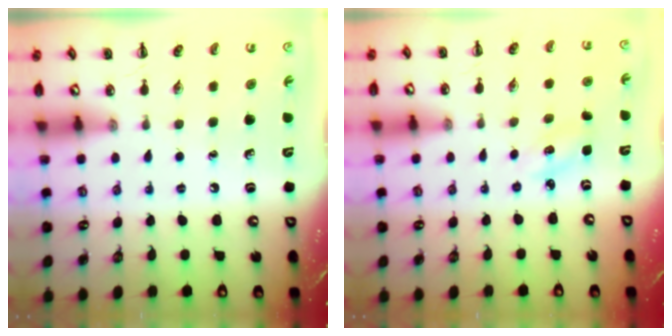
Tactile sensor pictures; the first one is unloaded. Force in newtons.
{"total": 3.0, "press": 2.9, "slide": 0.9}